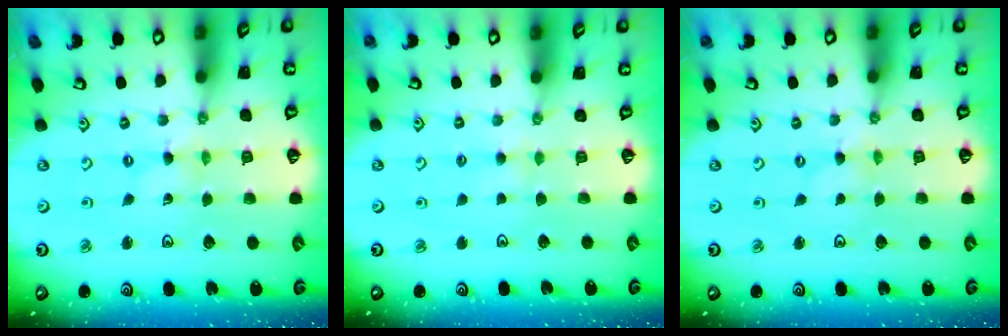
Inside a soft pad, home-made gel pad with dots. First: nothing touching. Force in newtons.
{"total": 2.7, "press": 2.6, "slide": 0.4}
{"total": 0.0}